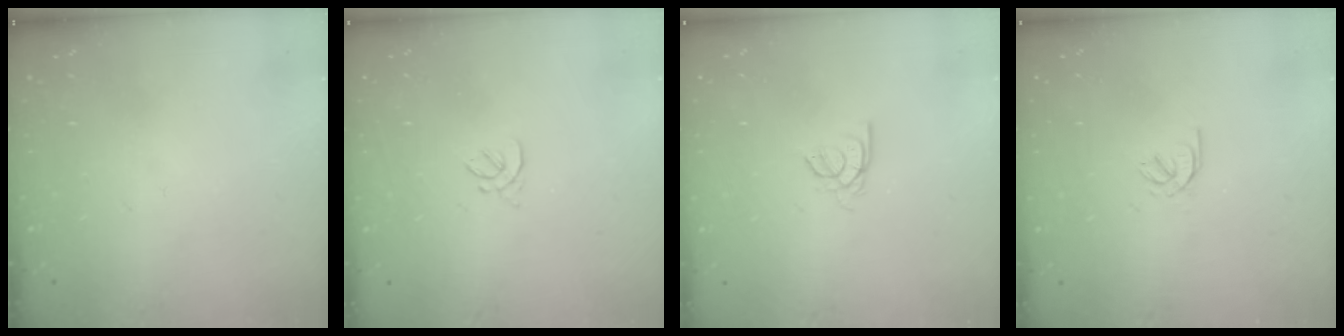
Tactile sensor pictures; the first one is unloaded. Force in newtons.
{"total": 2.1, "press": 2.0, "slide": 0.7}
{"total": 2.4, "press": 2.4, "slide": 0.4}
{"total": 2.0, "press": 1.9, "slide": 0.6}